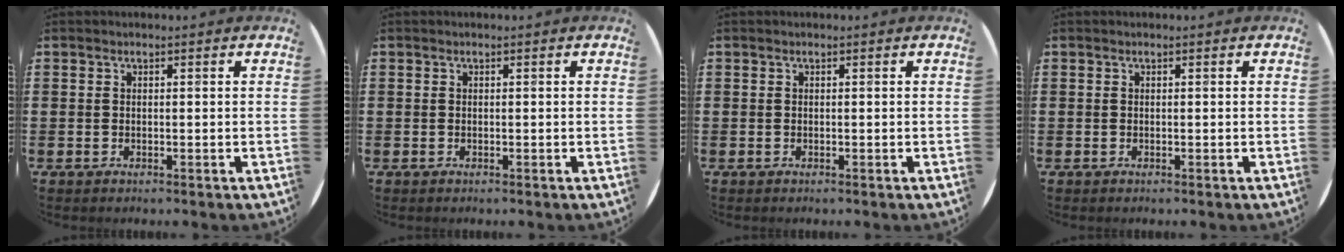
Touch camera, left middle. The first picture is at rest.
{"total": 0.0}
{"total": 0.0}
{"total": 0.0}